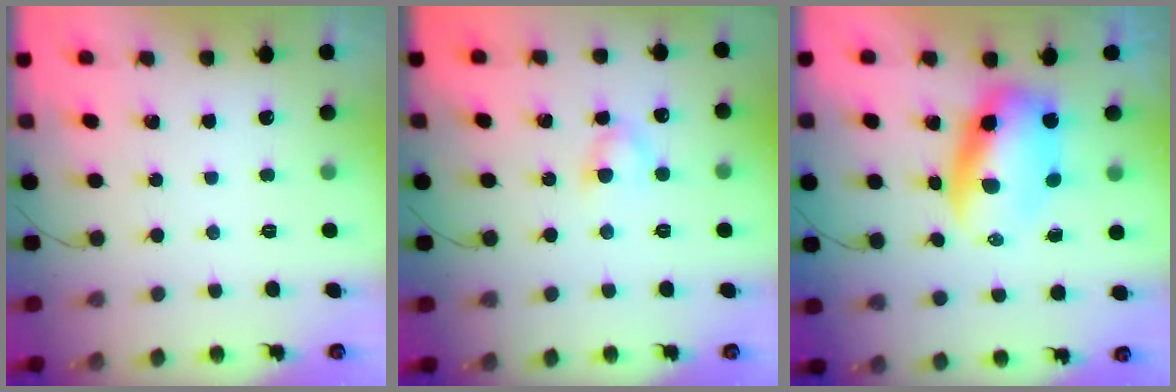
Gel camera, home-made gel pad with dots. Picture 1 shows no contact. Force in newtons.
{"total": 3.5, "press": 3.3, "slide": 1.2}
{"total": 9.4, "press": 9.1, "slide": 2.5}